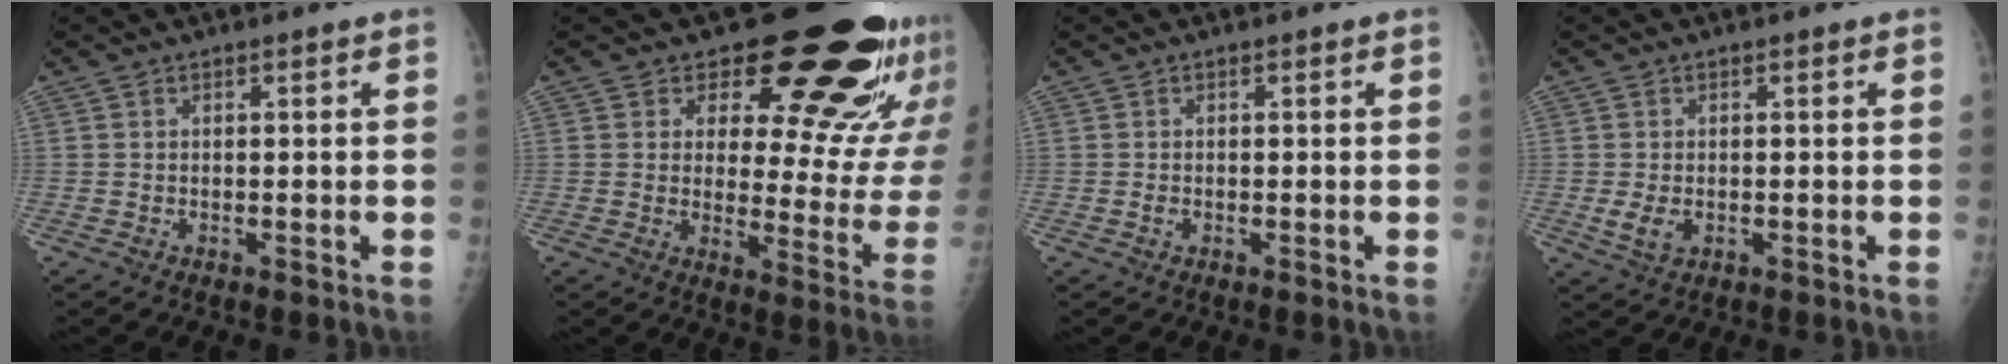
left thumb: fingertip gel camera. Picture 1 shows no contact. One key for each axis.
{"total": 22.3, "fx": 15.3, "fy": 9.6, "fz": 13.0, "tx": -0.121, "ty": -0.103, "tz": 0.187}
{"total": 0.7, "fx": -0.1, "fy": 0.5, "fz": 0.5, "tx": -0.005, "ty": 0.000, "tz": -0.003}
{"total": 3.2, "fx": -0.5, "fy": 2.2, "fz": 2.3, "tx": -0.042, "ty": -0.005, "tz": -0.005}